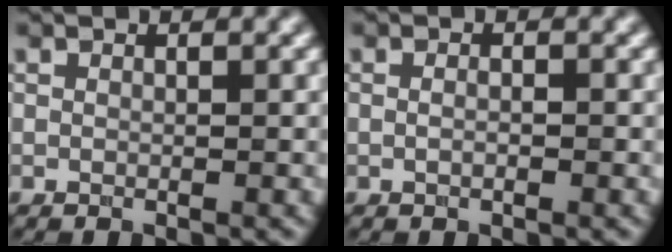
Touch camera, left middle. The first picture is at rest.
{"total": 1.9, "force": [0.4, 1.1, 1.5], "torque": [-0.006, 0.007, -0.015]}